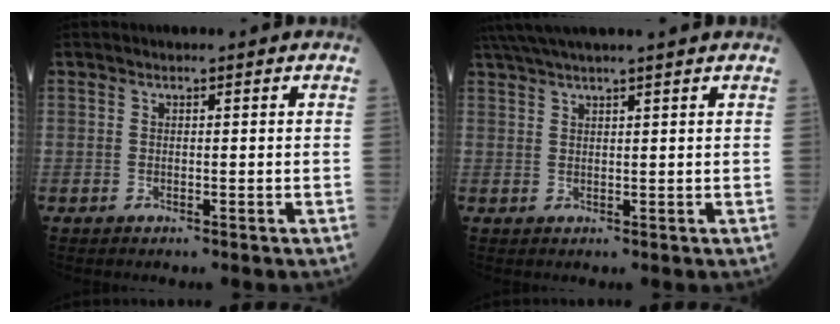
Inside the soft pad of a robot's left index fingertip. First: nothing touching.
{"total": 7.1, "force": [6.0, -1.2, 3.6], "torque": [-0.058, 0.030, 0.095]}